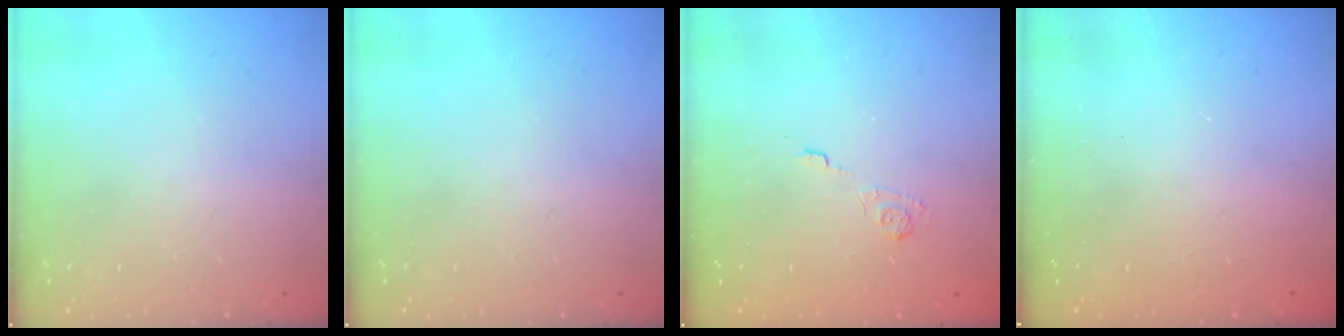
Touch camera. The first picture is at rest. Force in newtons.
{"total": 0.0}
{"total": 2.0, "press": 1.4, "slide": 1.4}
{"total": 2.4, "press": 2.3, "slide": 0.8}